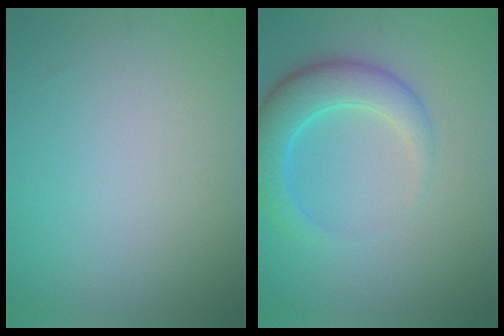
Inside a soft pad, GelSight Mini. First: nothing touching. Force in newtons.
{"total": 4.7, "press": 4.7, "slide": 0.4}